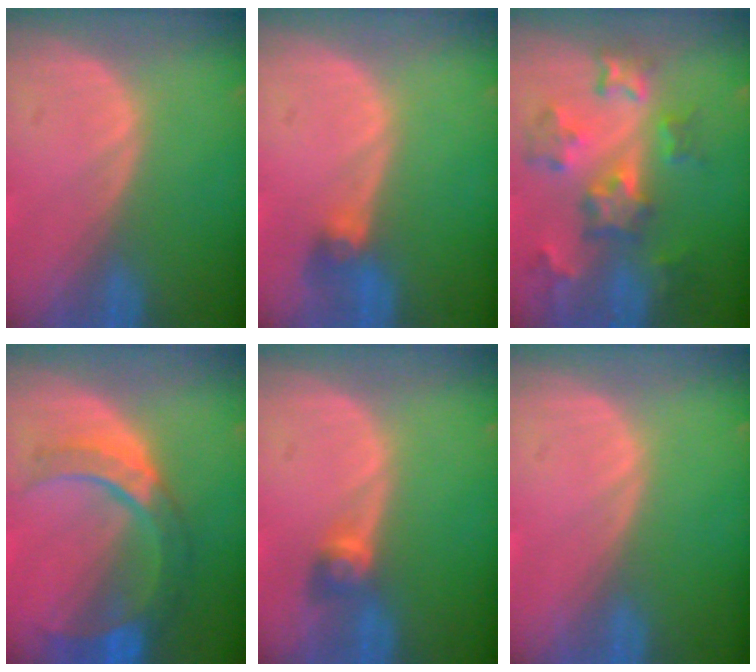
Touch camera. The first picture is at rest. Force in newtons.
{"total": 2.8, "press": 2.6, "slide": 1.0}
{"total": 8.3, "press": 7.8, "slide": 2.9}
{"total": 8.2, "press": 7.9, "slide": 2.1}
{"total": 2.6, "press": 2.4, "slide": 1.0}
{"total": 0.0}